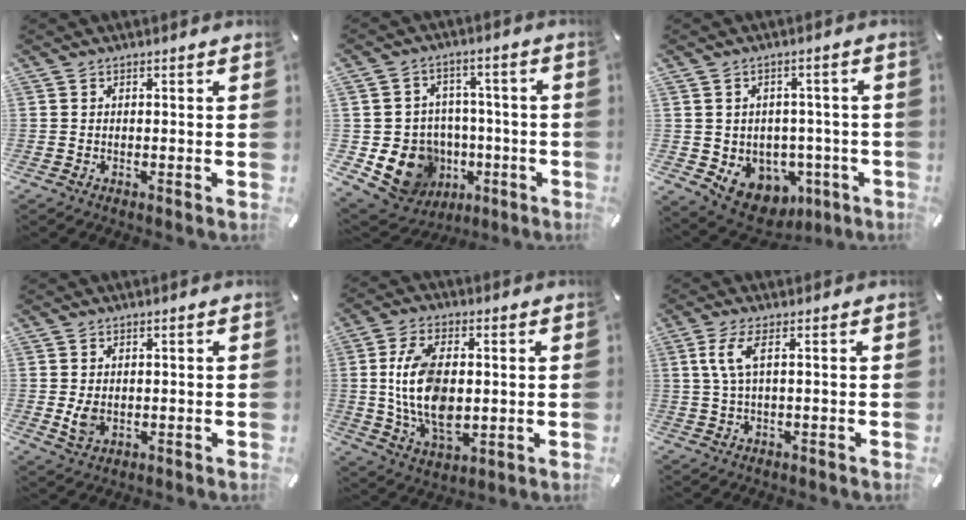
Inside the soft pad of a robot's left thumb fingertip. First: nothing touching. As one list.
[{"total": 14.2, "force": [-4.3, 12.5, 5.2], "torque": [-0.090, 0.020, -0.055]}, {"total": 7.4, "force": [-2.6, 6.6, 2.3], "torque": [-0.037, -0.001, -0.031]}, {"total": 3.5, "force": [0.0, 2.5, 2.4], "torque": [-0.056, -0.007, -0.005]}, {"total": 13.8, "force": [0.9, 8.2, 11.1], "torque": [-0.237, -0.008, 0.013]}, {"total": 5.0, "force": [1.0, 0.9, 4.8], "torque": [-0.102, -0.007, 0.015]}]